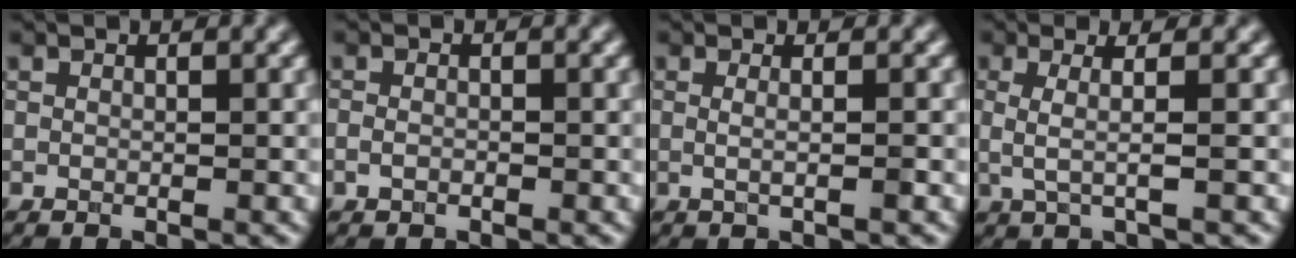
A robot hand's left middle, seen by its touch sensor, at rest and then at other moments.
{"total": 0.9, "force": [-0.4, 0.6, 0.6], "torque": [-0.014, -0.001, -0.009]}
{"total": 2.0, "force": [0.2, 0.8, 1.8], "torque": [-0.019, -0.008, -0.014]}
{"total": 2.9, "force": [0.1, 0.7, 2.8], "torque": [-0.052, -0.002, -0.001]}